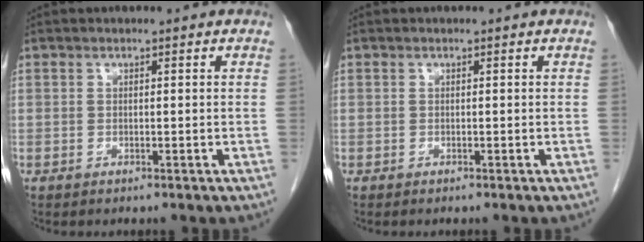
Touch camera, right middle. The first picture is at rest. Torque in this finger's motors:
{"motor_torque": [0.12, -0.05, 0.04, 0.01]}